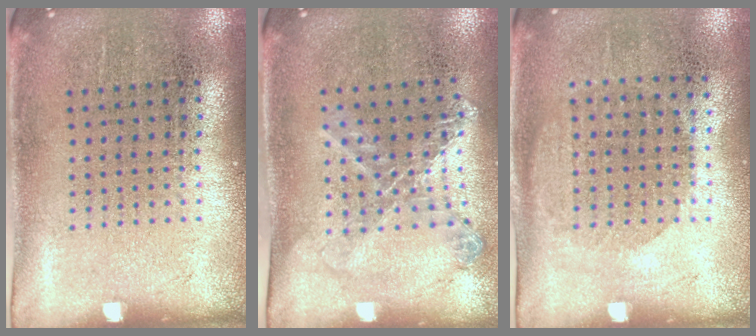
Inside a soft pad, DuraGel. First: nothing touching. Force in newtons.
{"total": 1.1, "press": 1.1, "slide": 0.3}
{"total": 1.0, "press": 0.9, "slide": 0.5}